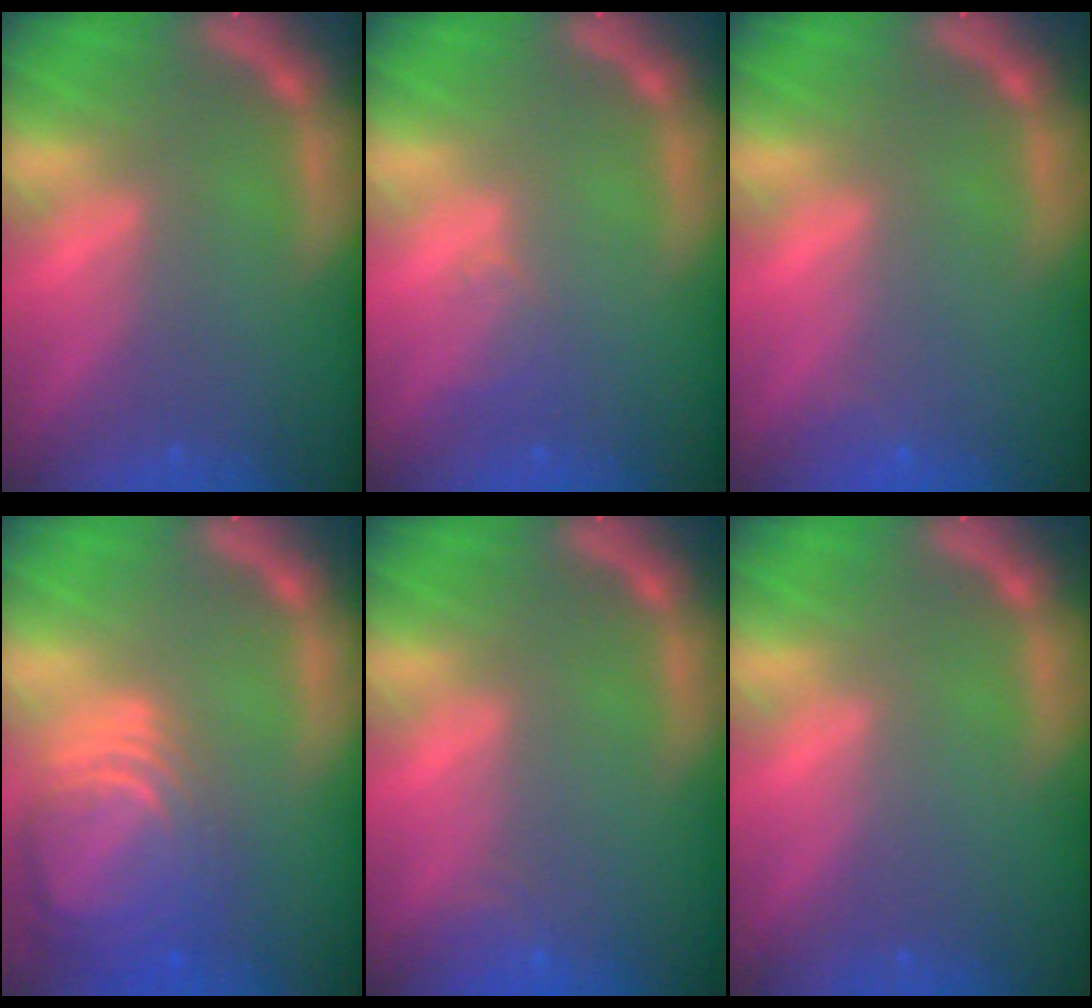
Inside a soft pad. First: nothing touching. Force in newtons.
{"total": 1.5}
{"total": 0.9}
{"total": 9.5}
{"total": 1.9}
{"total": 0.0}